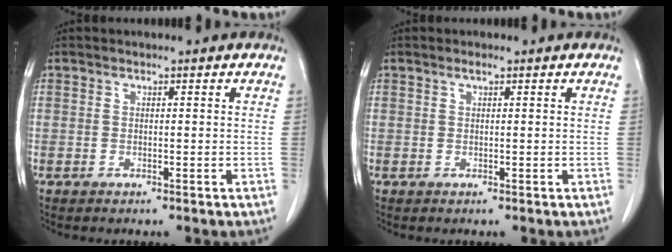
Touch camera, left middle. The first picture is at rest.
{"total": 0.8, "force": [0.5, 0.0, 0.6], "torque": [-0.014, 0.002, 0.010]}